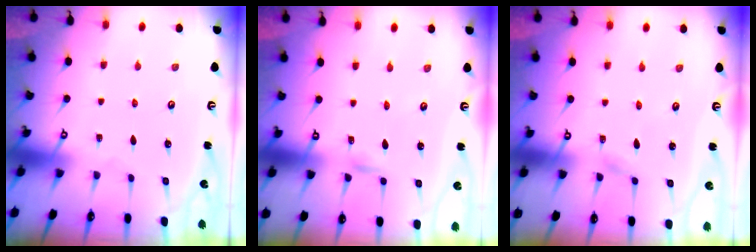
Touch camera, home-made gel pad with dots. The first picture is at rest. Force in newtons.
{"total": 2.8, "press": 2.8, "slide": 0.3}
{"total": 2.1, "press": 2.1, "slide": 0.2}